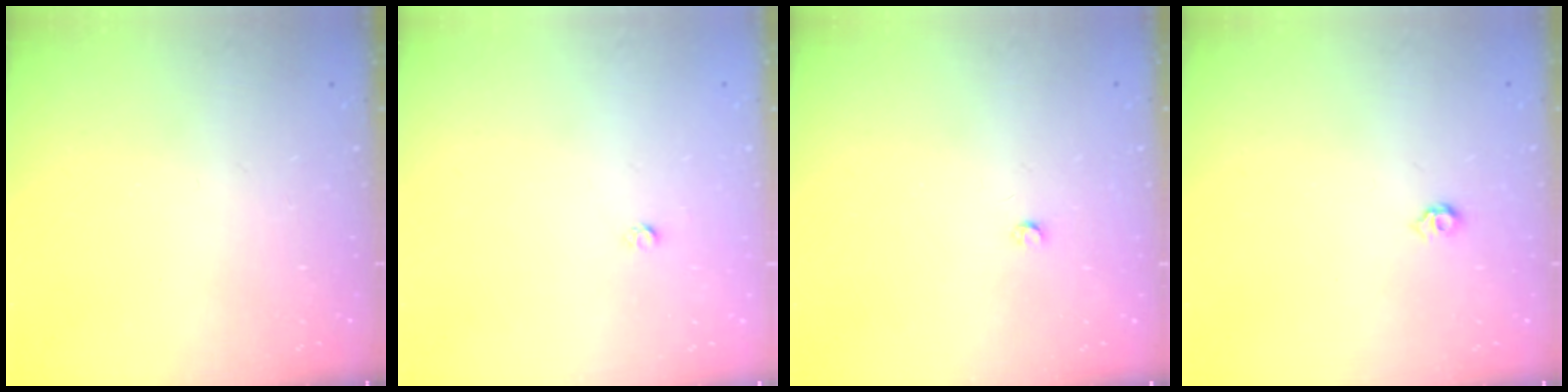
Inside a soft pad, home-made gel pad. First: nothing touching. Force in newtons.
{"total": 1.6, "press": 1.5, "slide": 0.1}
{"total": 2.5, "press": 2.5, "slide": 0.4}
{"total": 4.2, "press": 4.1, "slide": 0.8}